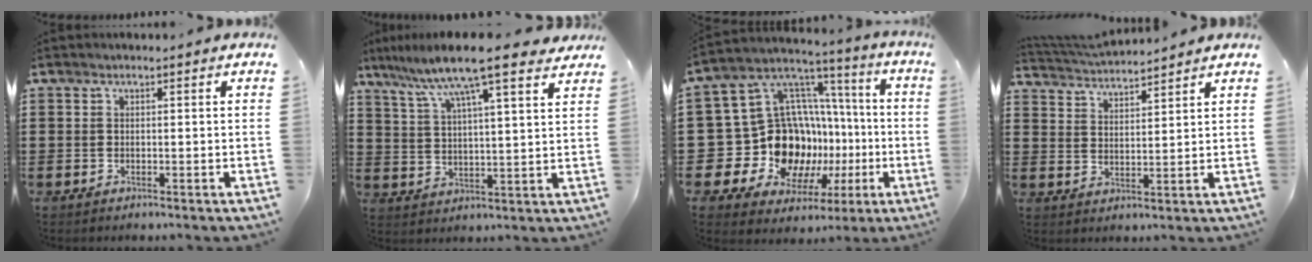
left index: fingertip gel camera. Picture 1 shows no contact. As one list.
[{"total": 10.1, "force": [7.9, 0.6, 6.2], "torque": [-0.148, -0.031, 0.130]}, {"total": 15.9, "force": [-2.2, 14.0, 7.1], "torque": [-0.176, -0.045, 0.000]}, {"total": 3.8, "force": [3.8, -0.2, 0.3], "torque": [-0.020, -0.021, 0.065]}]